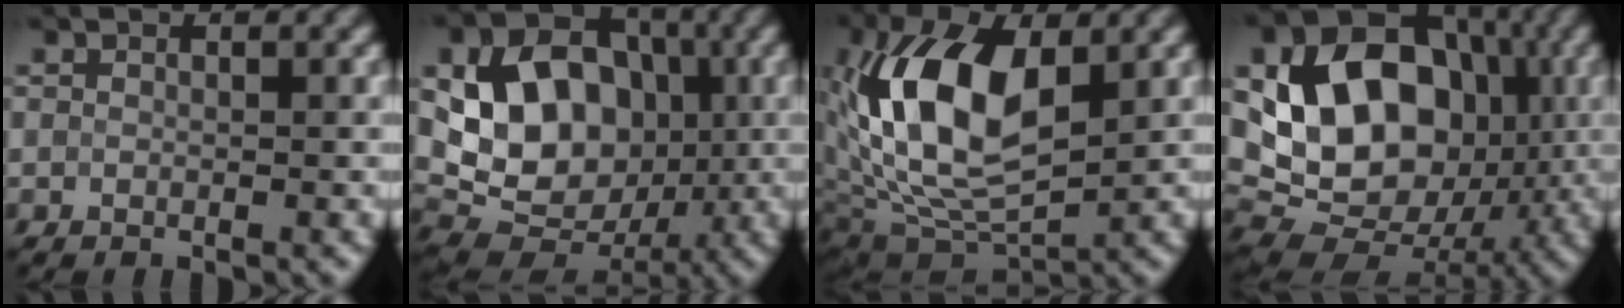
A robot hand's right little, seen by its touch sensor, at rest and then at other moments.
{"total": 11.6, "force": [0.8, 9.1, 7.1], "torque": [-0.116, -0.001, 0.010]}
{"total": 11.3, "force": [1.9, 6.2, 9.3], "torque": [-0.186, 0.009, 0.031]}
{"total": 15.6, "force": [1.1, 11.9, 10.0], "torque": [-0.170, 0.007, 0.020]}